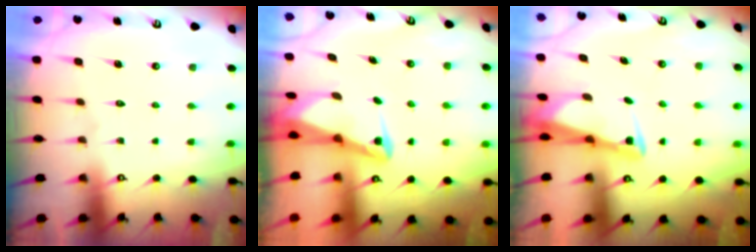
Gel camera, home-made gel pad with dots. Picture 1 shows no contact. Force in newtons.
{"total": 3.1, "press": 3.1, "slide": 0.7}
{"total": 2.7, "press": 2.7, "slide": 0.3}